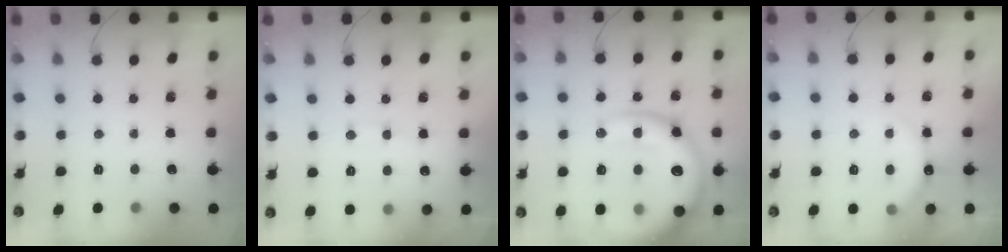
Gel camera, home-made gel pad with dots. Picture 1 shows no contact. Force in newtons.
{"total": 8.2, "press": 8.1, "slide": 1.0}
{"total": 25.1, "press": 24.8, "slide": 3.9}
{"total": 6.5, "press": 6.4, "slide": 1.2}